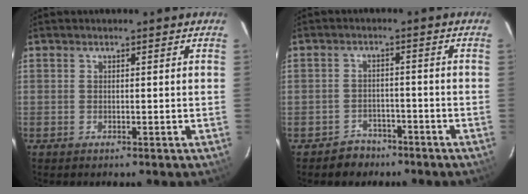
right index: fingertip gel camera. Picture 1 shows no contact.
{"total": 4.6, "force": [-3.2, 3.3, -0.2], "torque": [-0.004, 0.023, -0.045]}